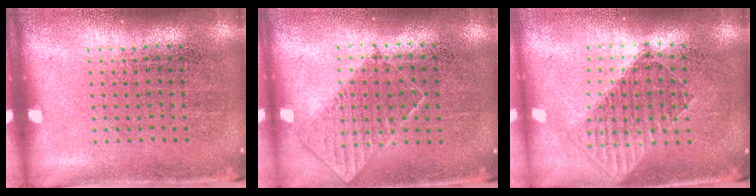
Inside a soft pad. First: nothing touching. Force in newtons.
{"total": 0.8, "press": 0.7, "slide": 0.3}
{"total": 1.5, "press": 1.3, "slide": 0.9}